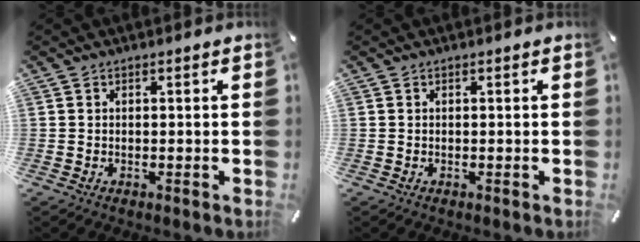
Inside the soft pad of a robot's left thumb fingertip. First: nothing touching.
{"total": 0.0}